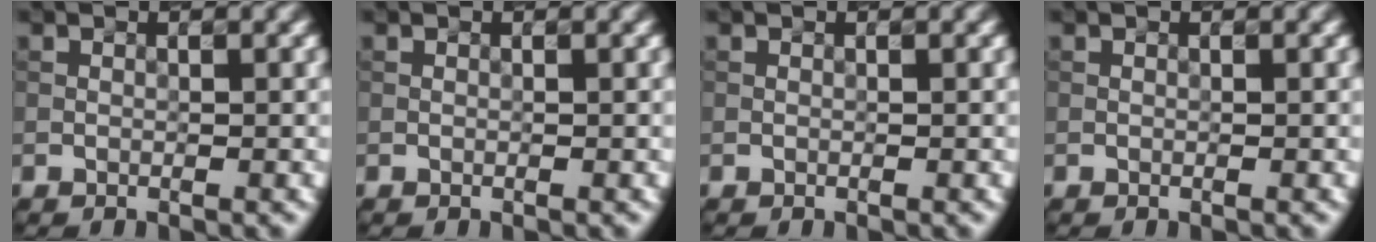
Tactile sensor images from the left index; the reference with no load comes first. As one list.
[{"total": 0.0}, {"total": 0.0}, {"total": 0.0}]